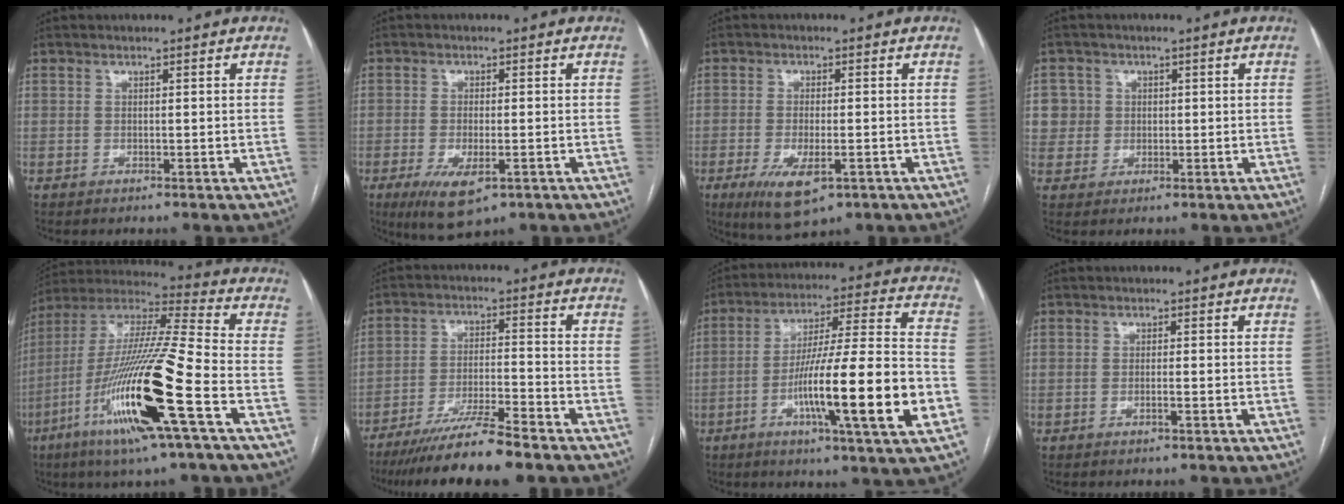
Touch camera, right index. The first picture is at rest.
{"total": 7.1, "force": [-3.3, 2.4, 5.8], "torque": [-0.104, -0.017, -0.046]}
{"total": 7.6, "force": [-3.4, 2.5, 6.3], "torque": [-0.117, -0.018, -0.049]}
{"total": 4.4, "force": [0.9, 4.3, -0.2], "torque": [0.017, 0.012, 0.021]}
{"total": 22.2, "force": [-8.3, 0.5, 20.6], "torque": [-0.423, -0.029, -0.160]}
{"total": 10.6, "force": [-8.6, -0.3, 6.2], "torque": [-0.101, -0.027, -0.149]}
{"total": 19.9, "force": [-6.1, 0.3, 19.0], "torque": [-0.297, -0.006, -0.097]}
{"total": 0.9, "force": [-0.4, -0.1, 0.7], "torque": [-0.017, 0.001, -0.005]}